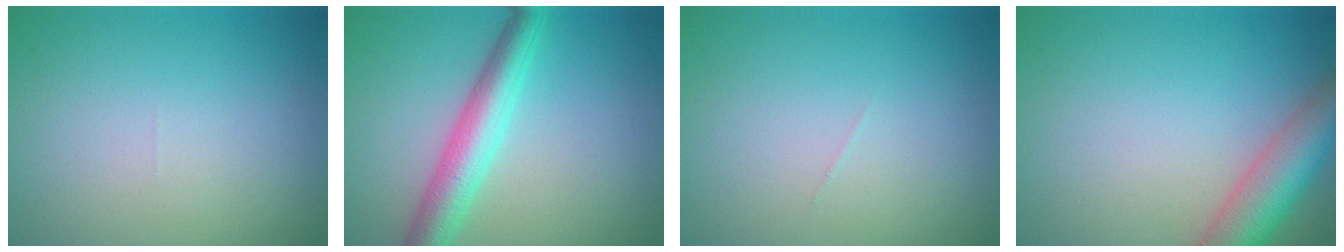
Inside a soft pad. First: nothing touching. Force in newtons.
{"total": 5.0, "press": 5.0, "slide": 0.1}
{"total": 0.0}
{"total": 6.0, "press": 6.0, "slide": 0.4}